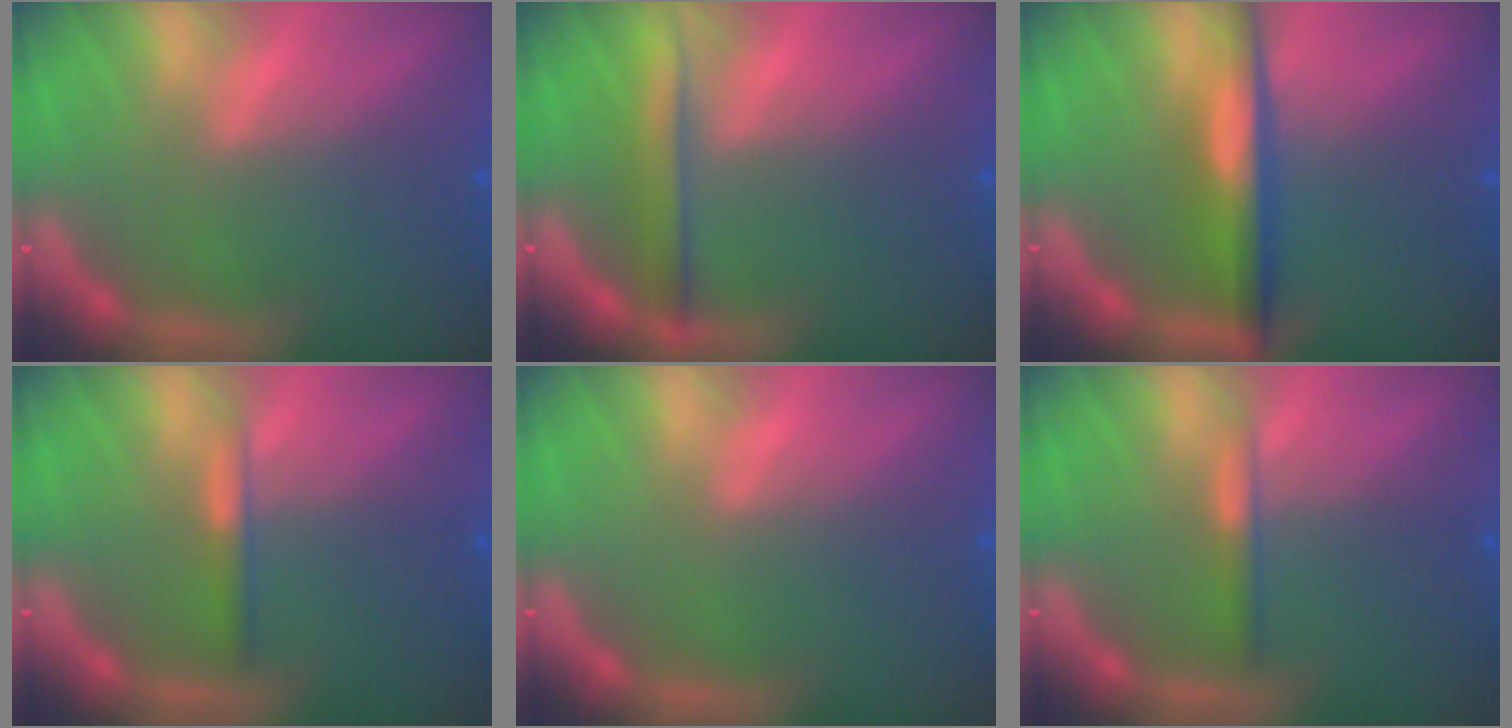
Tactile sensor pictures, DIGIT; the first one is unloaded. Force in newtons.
{"total": 2.9}
{"total": 4.5}
{"total": 1.4}
{"total": 0.0}
{"total": 1.4}